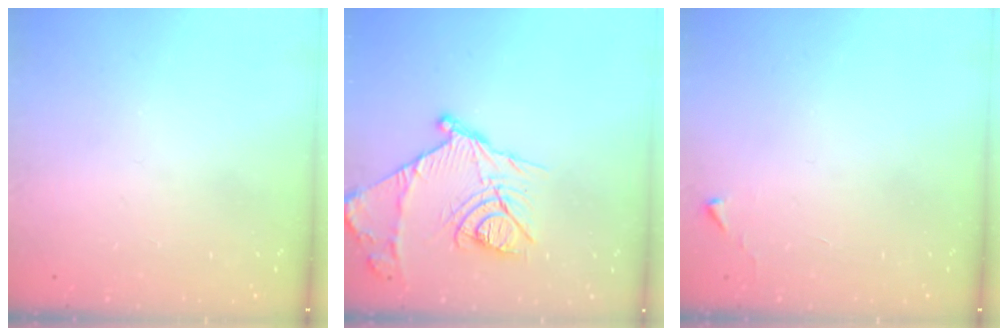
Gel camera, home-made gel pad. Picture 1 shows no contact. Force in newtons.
{"total": 17.6, "press": 17.6, "slide": 1.2}
{"total": 2.7, "press": 2.6, "slide": 0.4}